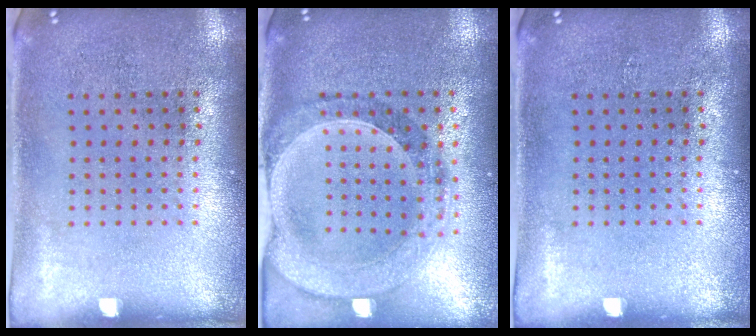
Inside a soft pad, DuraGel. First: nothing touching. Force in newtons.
{"total": 1.4, "press": 1.4, "slide": 0.3}
{"total": 0.0}